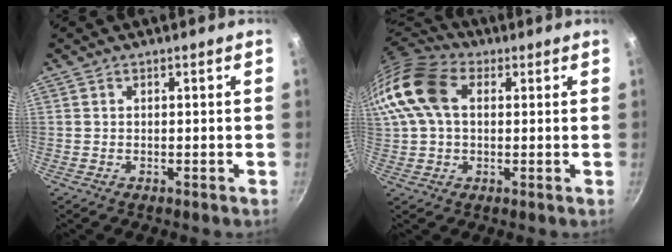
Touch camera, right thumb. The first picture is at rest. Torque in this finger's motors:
{"motor_torque": [-0.54, 1.12, 0.42, -0.35, 0.33]}